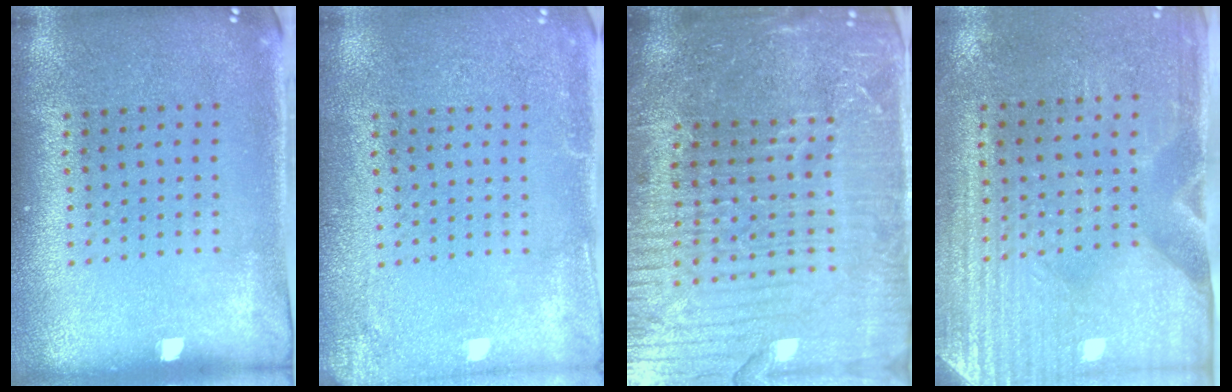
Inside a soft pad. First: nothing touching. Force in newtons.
{"total": 2.1, "press": 2.1, "slide": 0.2}
{"total": 6.1, "press": 5.4, "slide": 2.8}
{"total": 3.1, "press": 2.7, "slide": 1.5}